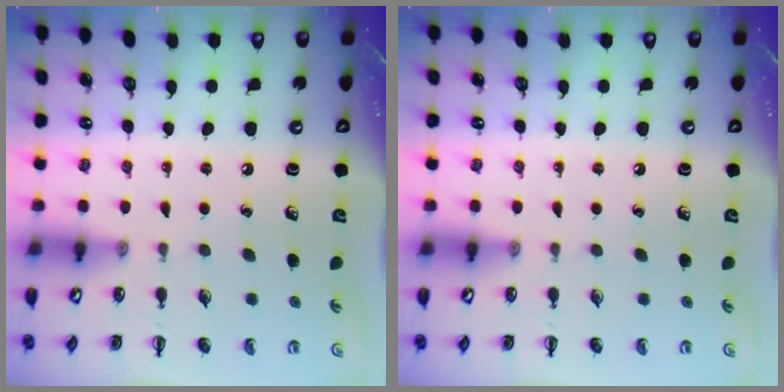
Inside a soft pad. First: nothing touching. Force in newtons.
{"total": 0.0}